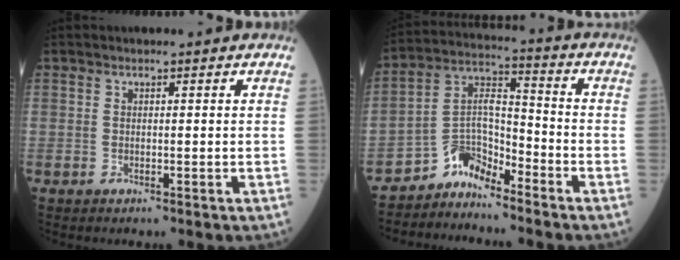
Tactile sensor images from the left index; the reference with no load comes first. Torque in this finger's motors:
{"motor_torque": [0.04, 0.20, 0.04, 0.02]}